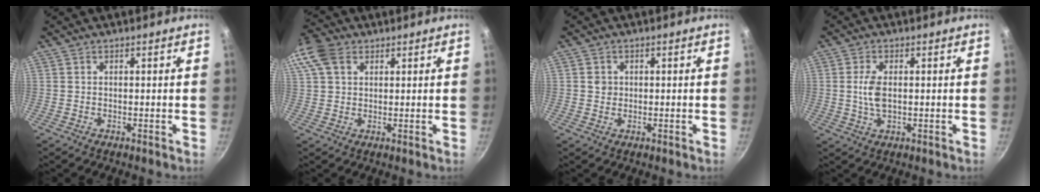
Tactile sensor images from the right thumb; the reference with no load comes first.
{"total": 8.8, "force": [3.6, 6.1, 5.2], "torque": [-0.102, 0.012, 0.059]}
{"total": 1.8, "force": [0.1, 1.7, 0.5], "torque": [0.001, 0.003, 0.000]}
{"total": 4.6, "force": [0.3, 2.3, 4.0], "torque": [-0.084, -0.001, 0.007]}